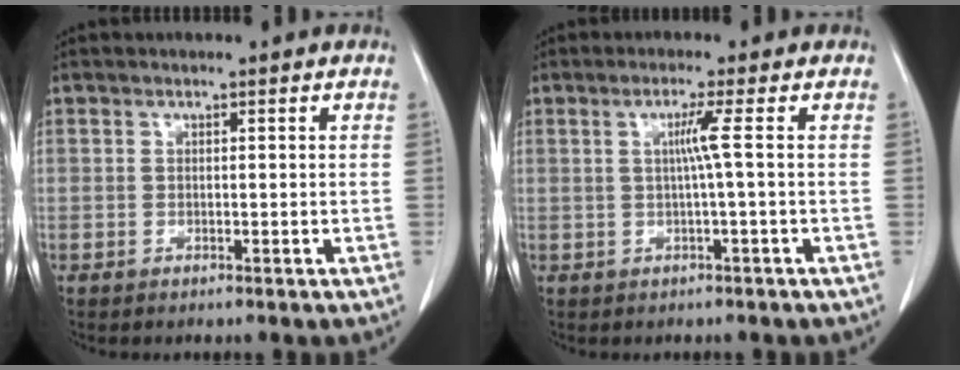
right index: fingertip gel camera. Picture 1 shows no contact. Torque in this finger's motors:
{"motor_torque": [0.36, -0.01, 0.08, 0.06]}